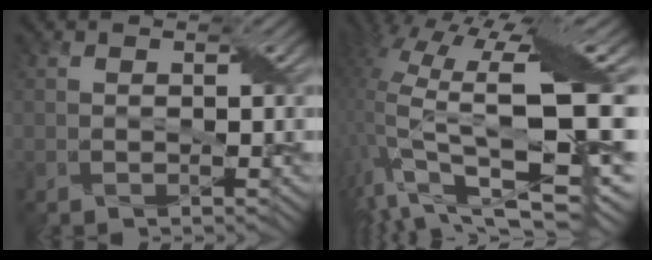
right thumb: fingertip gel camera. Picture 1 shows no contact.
{"total": 17.2, "force": [2.3, 6.7, 15.7], "torque": [-0.345, -0.014, 0.050]}